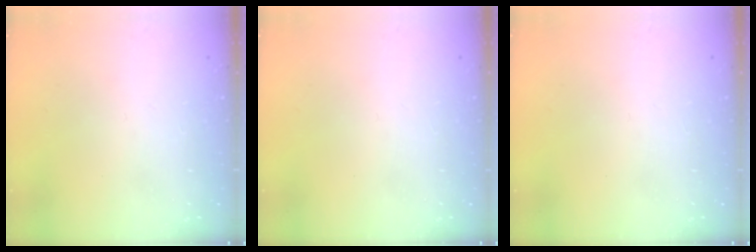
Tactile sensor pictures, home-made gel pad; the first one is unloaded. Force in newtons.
{"total": 0.0}
{"total": 0.0}